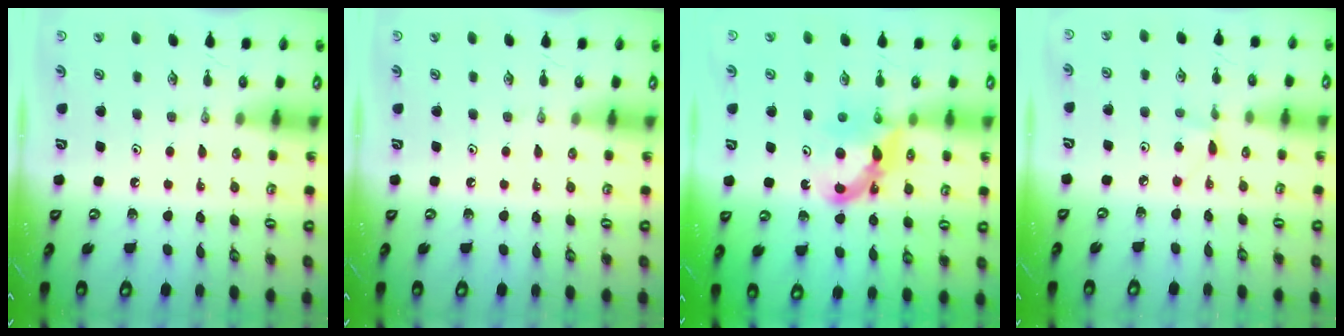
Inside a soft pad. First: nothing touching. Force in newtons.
{"total": 0.0}
{"total": 7.5, "press": 7.5, "slide": 0.1}
{"total": 3.8, "press": 3.7, "slide": 0.5}